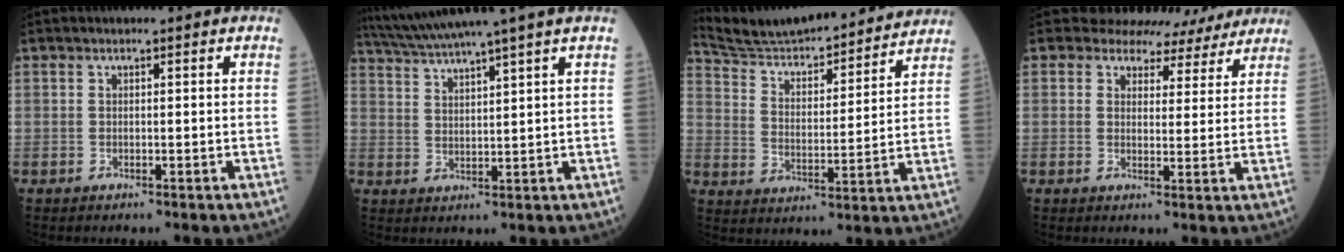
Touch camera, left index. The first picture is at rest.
{"total": 9.8, "force": [8.3, -2.4, 4.6], "torque": [-0.083, 0.012, 0.140]}
{"total": 22.0, "force": [20.6, 3.4, 6.8], "torque": [-0.113, 0.002, 0.303]}
{"total": 10.1, "force": [9.3, 3.9, 0.0], "torque": [0.029, -0.005, 0.092]}